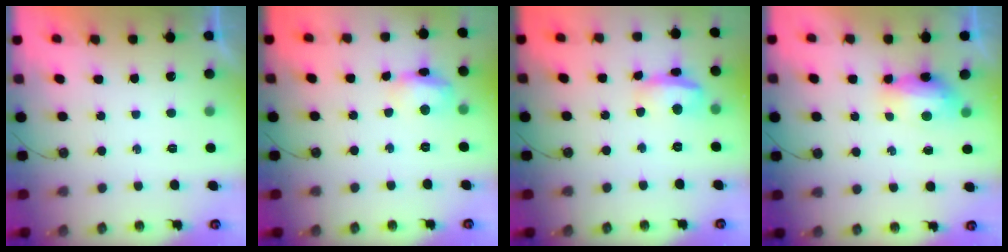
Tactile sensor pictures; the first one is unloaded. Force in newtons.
{"total": 11.3, "press": 11.3, "slide": 0.9}
{"total": 9.2, "press": 9.1, "slide": 1.4}
{"total": 7.7, "press": 7.6, "slide": 1.1}